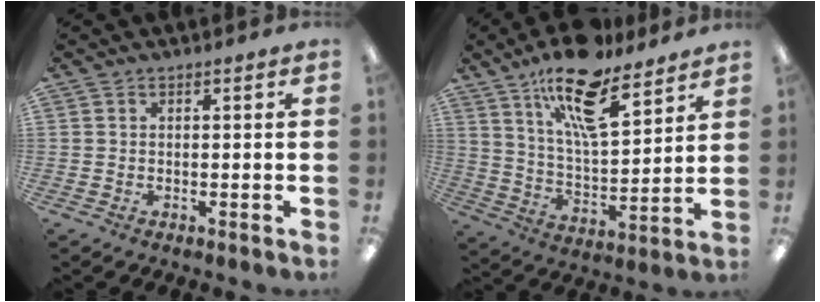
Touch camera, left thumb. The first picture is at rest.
{"total": 18.7, "force": [12.6, 6.9, 12.1], "torque": [-0.202, -0.063, 0.211]}